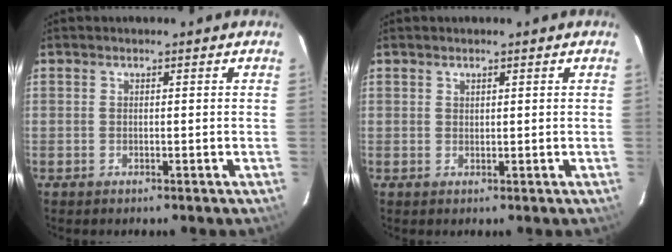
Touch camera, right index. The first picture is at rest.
{"total": 0.7, "force": [0.6, 0.3, 0.3], "torque": [-0.004, 0.002, 0.012]}